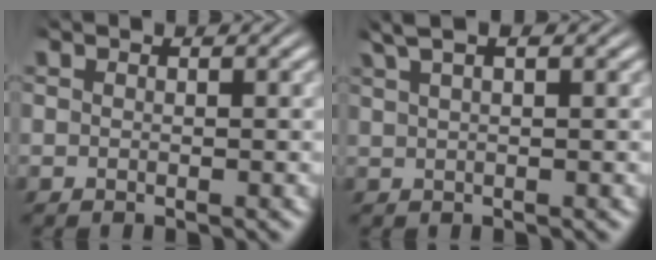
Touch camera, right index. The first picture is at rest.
{"total": 3.5, "force": [2.3, 1.1, 2.4], "torque": [-0.045, 0.013, 0.036]}